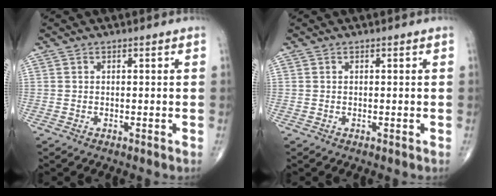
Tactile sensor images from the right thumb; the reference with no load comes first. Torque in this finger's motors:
{"motor_torque": [0.10, -0.04, -0.01, -0.01, 0.00]}